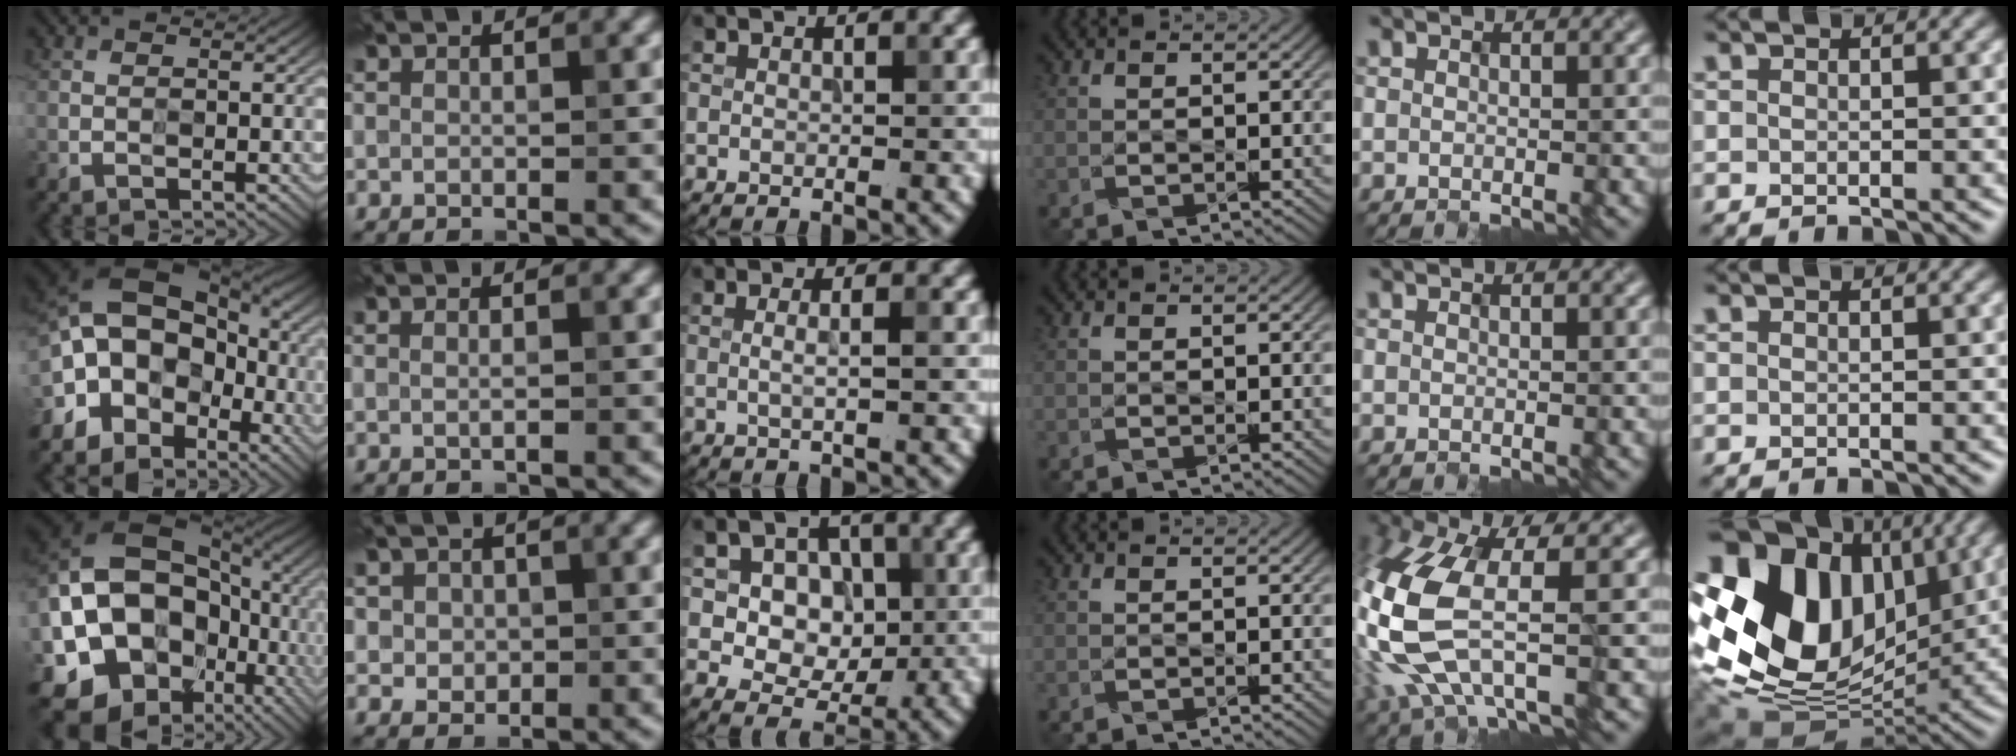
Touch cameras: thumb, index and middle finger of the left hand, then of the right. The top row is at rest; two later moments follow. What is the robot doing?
{"motion": "wipe", "object": "mirror"}